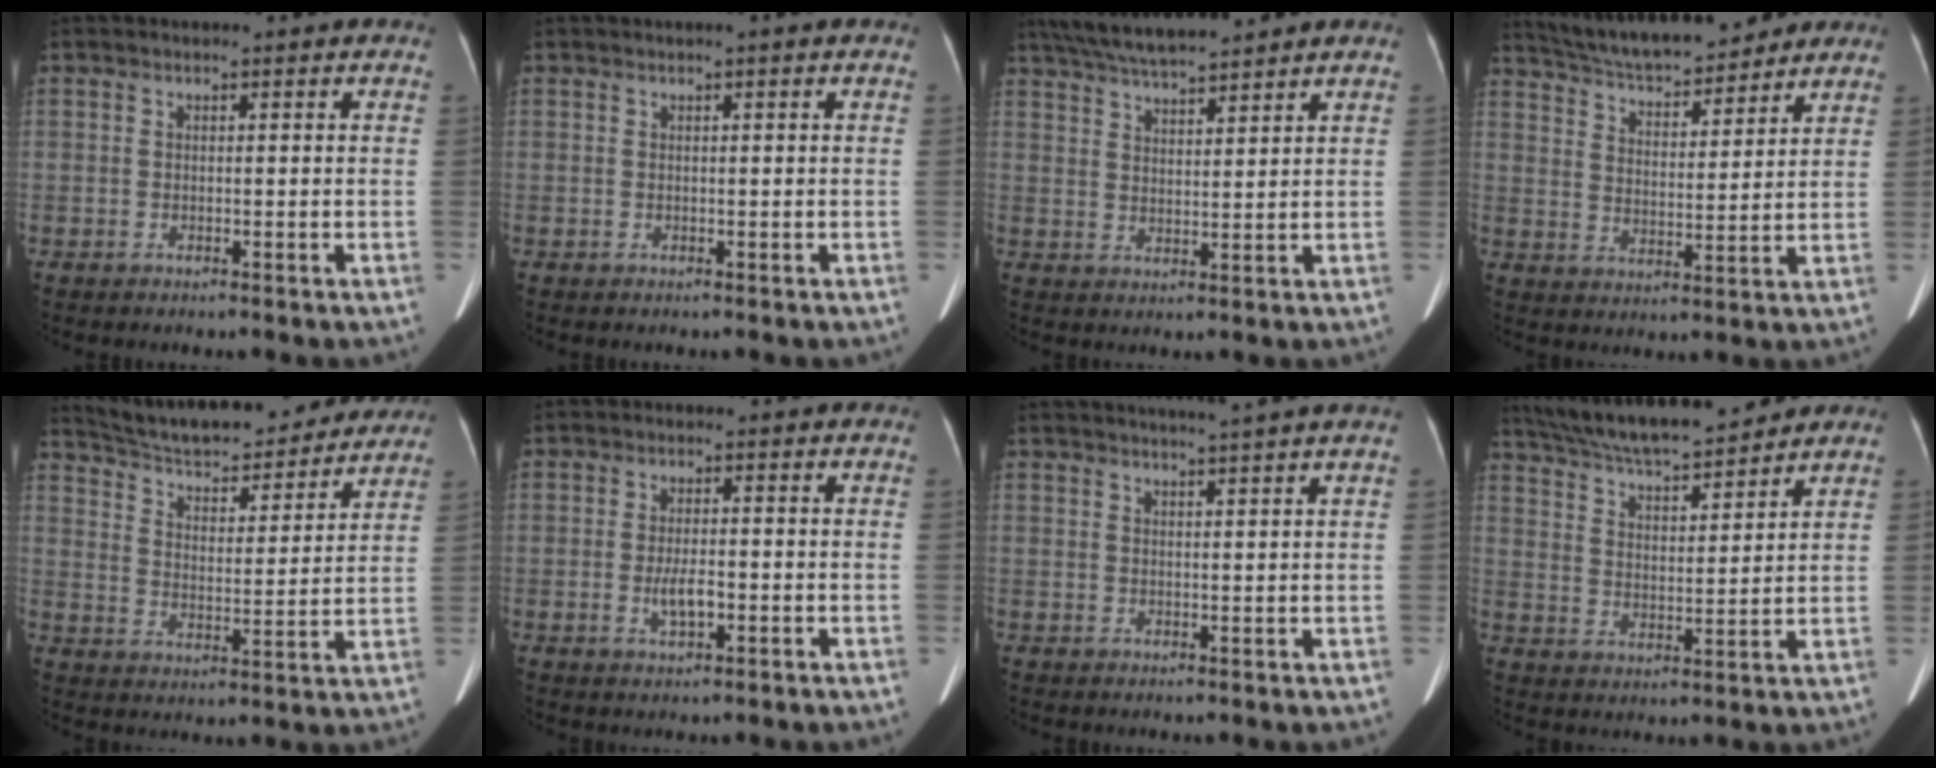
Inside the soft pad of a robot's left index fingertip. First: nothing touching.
{"total": 0.5, "force": [0.2, -0.1, 0.5], "torque": [-0.011, 0.003, 0.006]}
{"total": 9.7, "force": [8.7, 0.4, 4.3], "torque": [-0.077, 0.026, 0.147]}
{"total": 16.2, "force": [14.5, 3.6, 6.3], "torque": [-0.105, 0.024, 0.226]}
{"total": 22.8, "force": [20.7, 5.4, 8.1], "torque": [-0.127, 0.011, 0.288]}
{"total": 3.3, "force": [-0.8, 1.1, 3.0], "torque": [-0.058, -0.001, -0.013]}
{"total": 6.3, "force": [5.4, -1.4, 2.9], "torque": [-0.037, 0.010, 0.066]}
{"total": 16.3, "force": [14.6, 2.3, 7.0], "torque": [-0.126, 0.022, 0.241]}